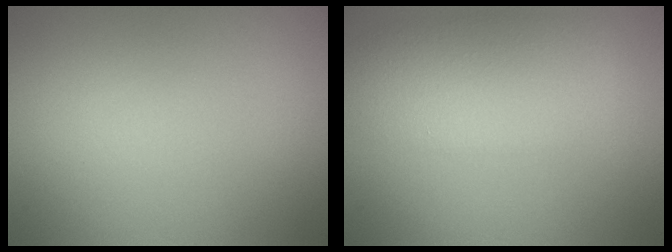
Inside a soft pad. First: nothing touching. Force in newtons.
{"total": 5.1, "press": 5.1, "slide": 0.6}